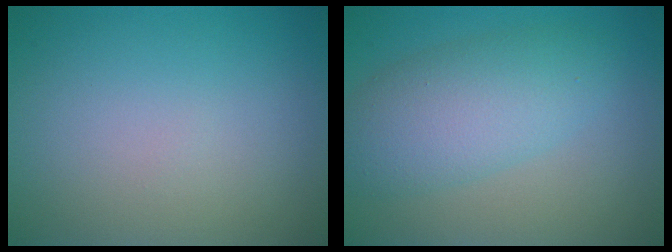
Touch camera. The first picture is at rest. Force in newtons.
{"total": 5.6, "press": 5.6, "slide": 0.2}